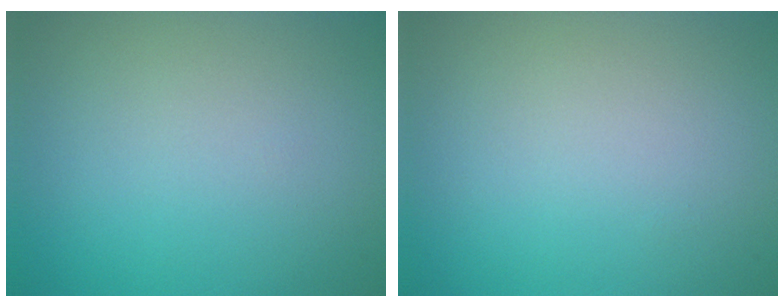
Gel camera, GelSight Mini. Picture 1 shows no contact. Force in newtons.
{"total": 0.0}